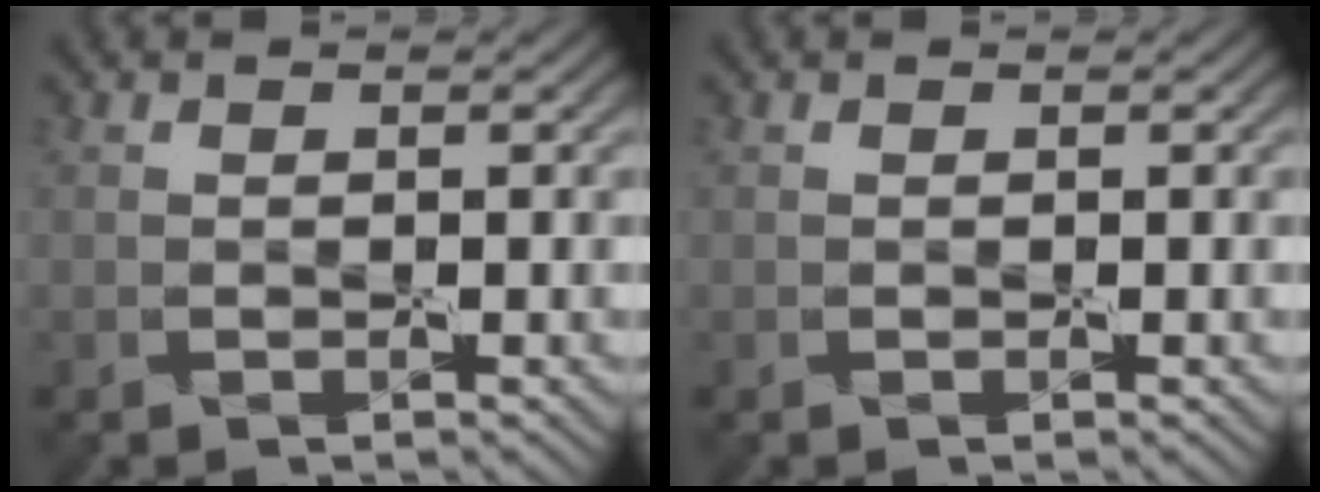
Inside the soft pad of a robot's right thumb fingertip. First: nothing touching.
{"total": 0.0}